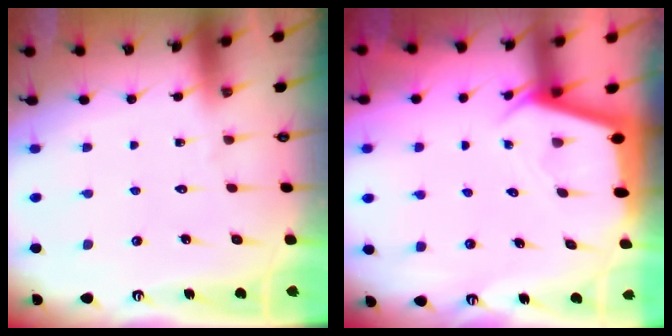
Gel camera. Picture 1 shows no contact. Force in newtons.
{"total": 2.2, "press": 2.2, "slide": 0.2}